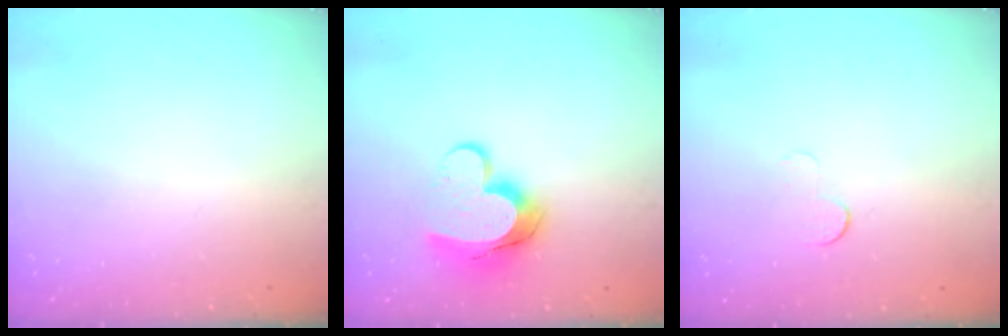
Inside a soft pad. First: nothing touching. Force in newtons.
{"total": 13.3, "press": 13.3, "slide": 1.1}
{"total": 3.2, "press": 3.1, "slide": 0.3}